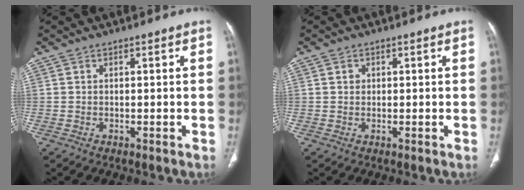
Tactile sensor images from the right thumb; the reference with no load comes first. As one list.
[{"total": 1.1, "force": [0.3, 1.0, 0.4], "torque": [-0.003, 0.001, 0.005]}]